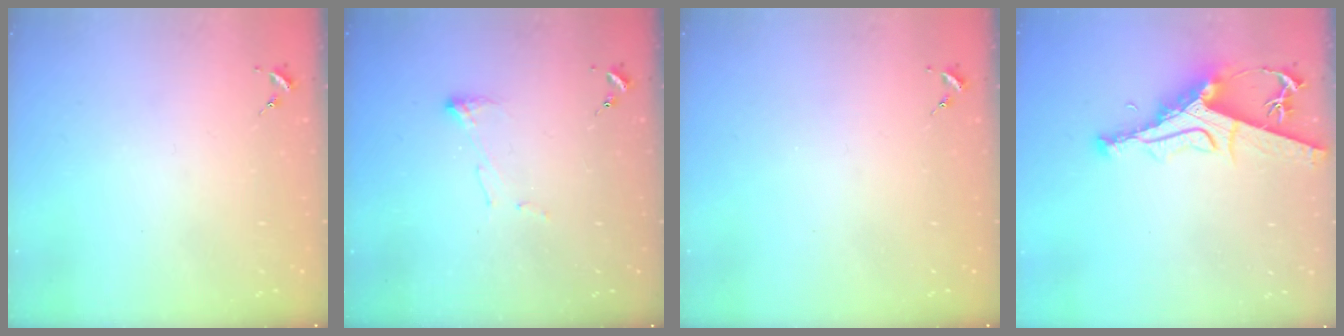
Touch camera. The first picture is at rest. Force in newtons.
{"total": 5.8, "press": 5.8, "slide": 0.3}
{"total": 0.0}
{"total": 11.9, "press": 11.9, "slide": 1.1}